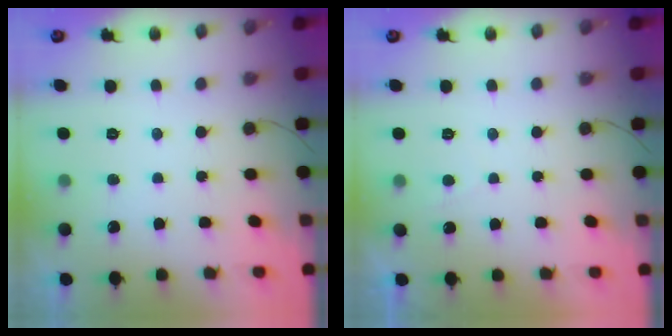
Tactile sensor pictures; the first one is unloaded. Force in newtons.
{"total": 0.5, "press": 0.1, "slide": 0.5}